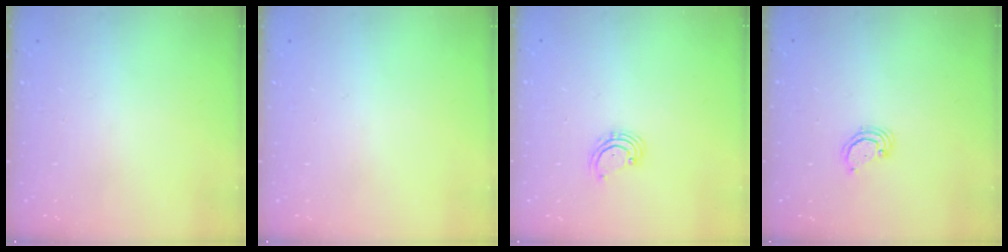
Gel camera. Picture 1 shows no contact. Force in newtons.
{"total": 0.0}
{"total": 2.5, "press": 2.4, "slide": 0.4}
{"total": 2.6, "press": 2.6, "slide": 0.2}